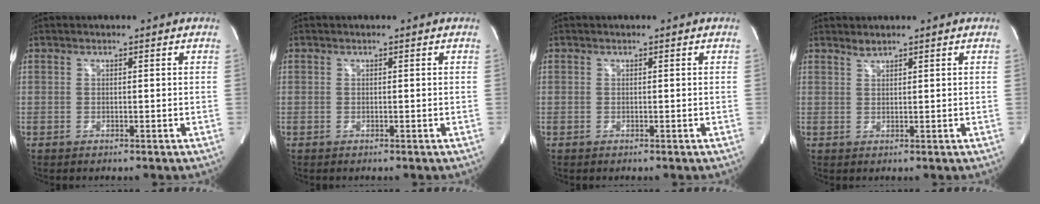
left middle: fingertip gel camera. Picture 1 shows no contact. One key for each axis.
{"total": 0.0}
{"total": 0.0}
{"total": 1.1, "fx": 1.1, "fy": 0.0, "fz": 0.2, "tx": -0.005, "ty": 0.000, "tz": 0.024}